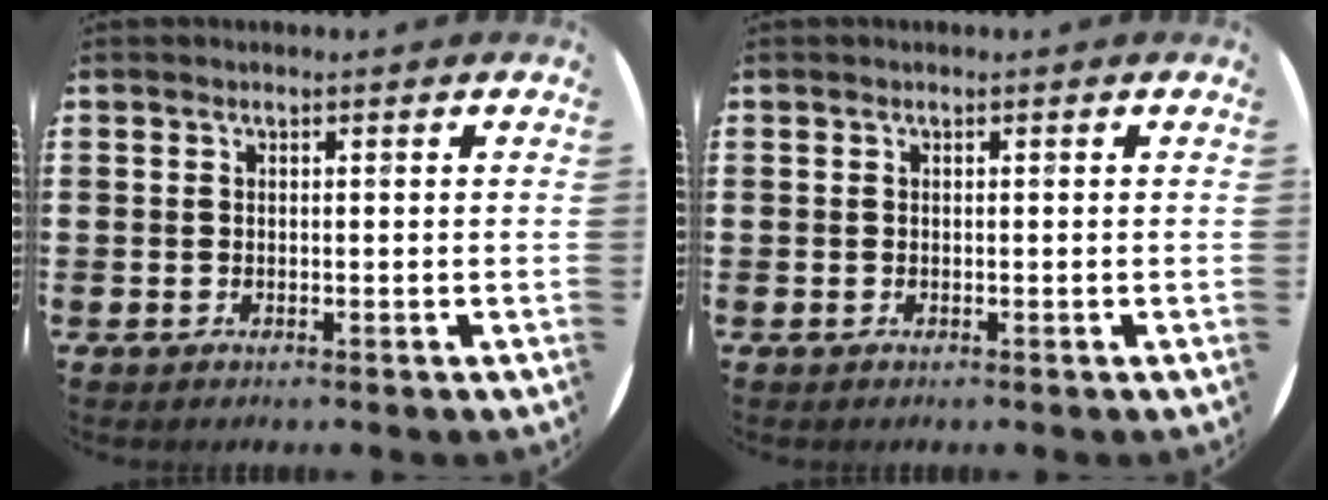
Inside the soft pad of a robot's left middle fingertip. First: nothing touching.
{"total": 0.0}